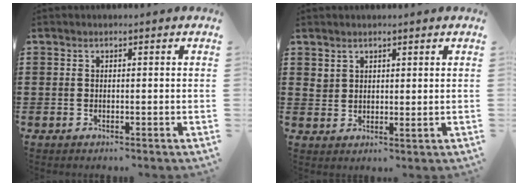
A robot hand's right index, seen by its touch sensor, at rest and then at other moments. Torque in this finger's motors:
{"motor_torque": [0.34, -0.01, 0.07, 0.00]}